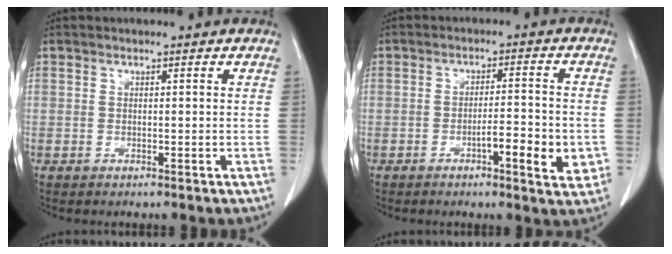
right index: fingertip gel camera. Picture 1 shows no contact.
{"total": 7.1, "force": [-2.4, 1.3, 6.5], "torque": [-0.090, 0.000, -0.032]}